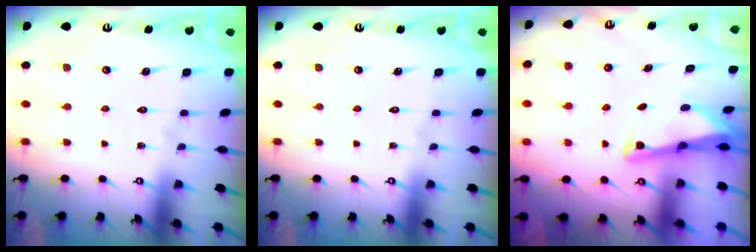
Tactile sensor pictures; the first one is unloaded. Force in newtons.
{"total": 0.0}
{"total": 3.1, "press": 3.1, "slide": 0.3}